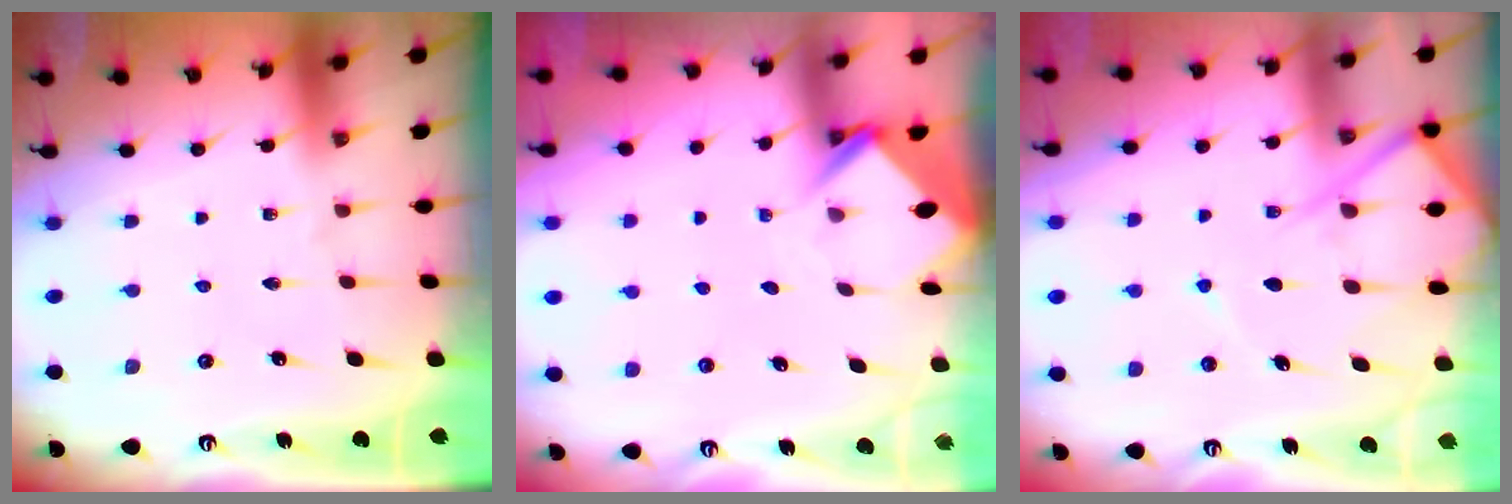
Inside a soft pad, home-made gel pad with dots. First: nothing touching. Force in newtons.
{"total": 3.9, "press": 3.9, "slide": 0.1}
{"total": 11.0, "press": 11.0, "slide": 1.0}